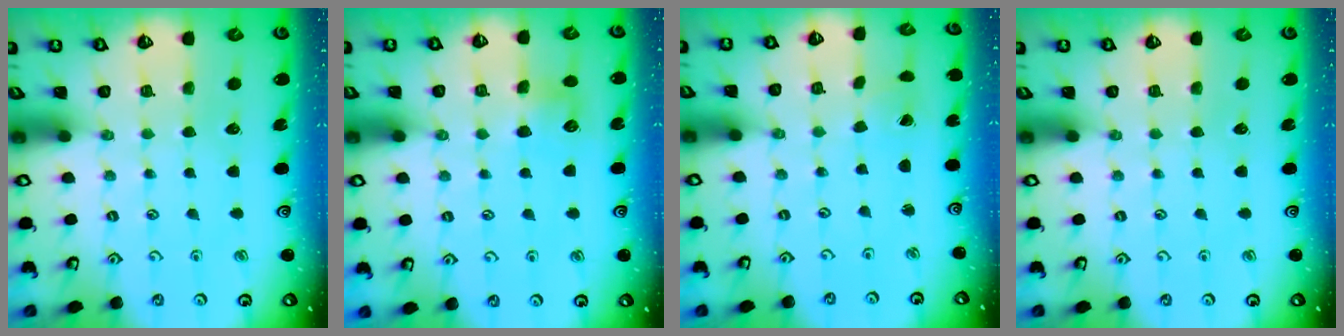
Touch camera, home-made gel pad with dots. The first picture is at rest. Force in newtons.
{"total": 5.6, "press": 5.5, "slide": 0.7}
{"total": 0.7, "press": 0.5, "slide": 0.4}
{"total": 0.0}